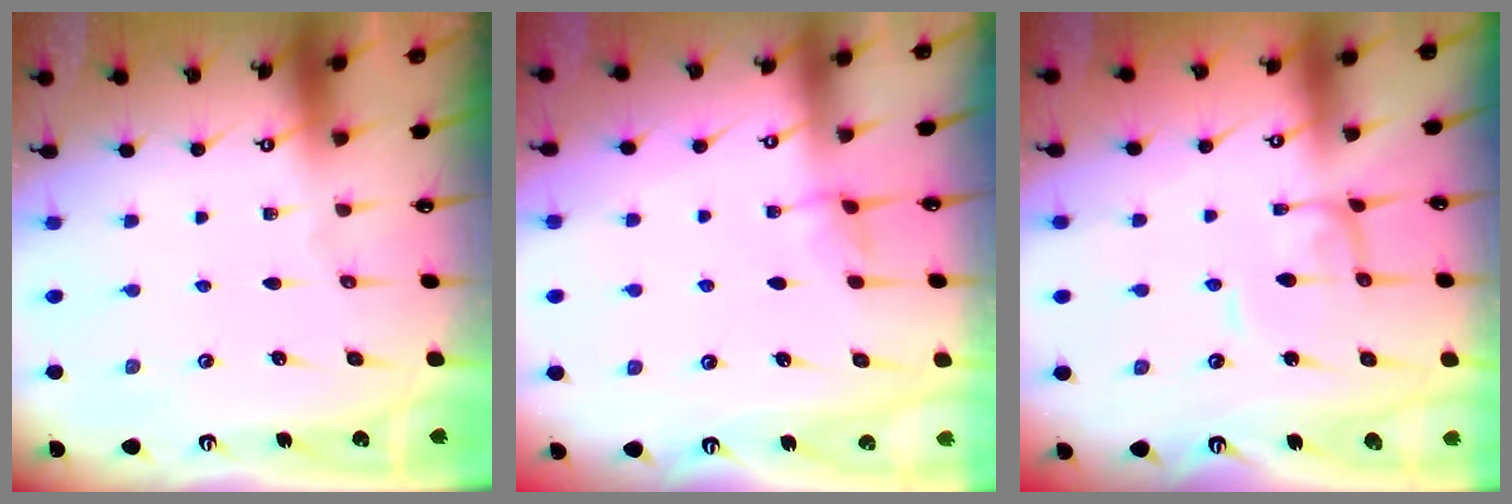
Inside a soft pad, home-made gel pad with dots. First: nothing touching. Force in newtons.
{"total": 2.9, "press": 2.9, "slide": 0.4}
{"total": 2.1, "press": 2.1, "slide": 0.0}